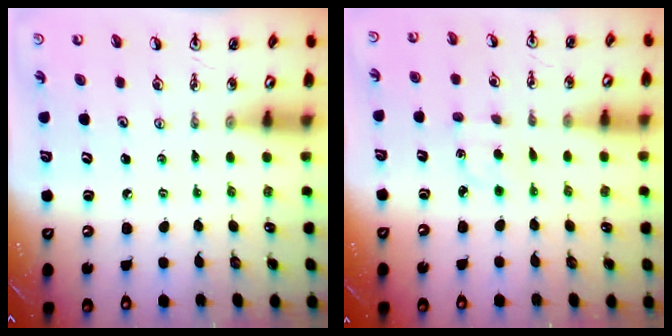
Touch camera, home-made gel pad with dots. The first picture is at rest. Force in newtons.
{"total": 1.6, "press": 1.5, "slide": 0.5}